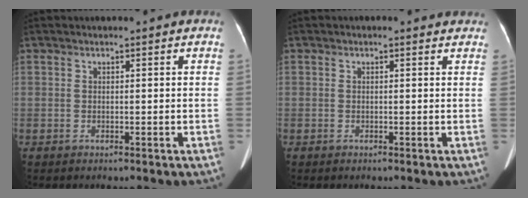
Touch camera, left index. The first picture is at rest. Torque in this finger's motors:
{"motor_torque": [-0.40, -0.24, -0.48, -0.21]}